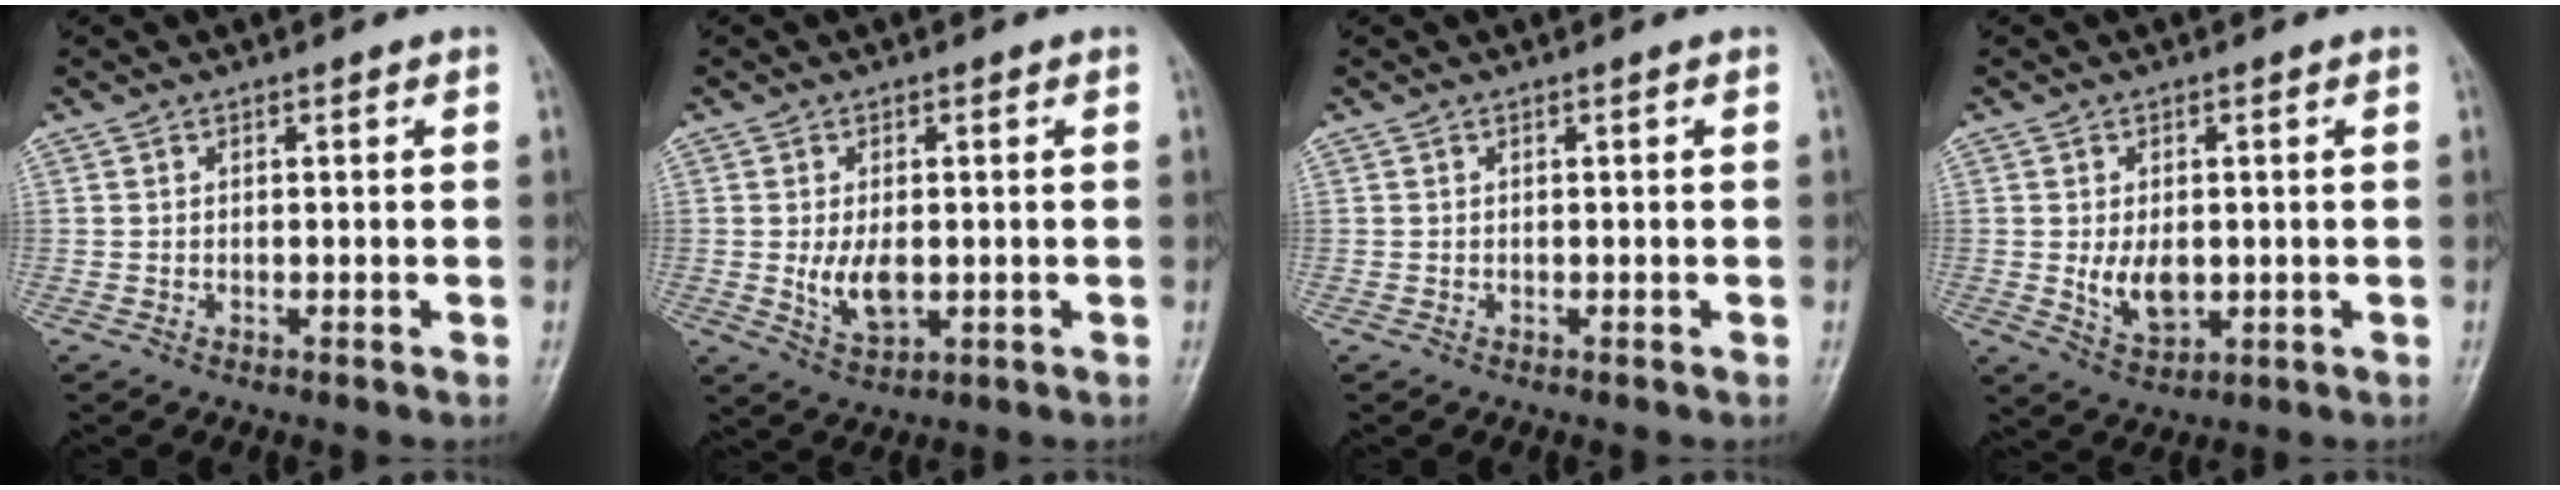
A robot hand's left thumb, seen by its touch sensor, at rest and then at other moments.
{"total": 5.7, "force": [-0.3, 3.4, 4.6], "torque": [-0.076, -0.012, 0.002]}
{"total": 0.0}
{"total": 6.1, "force": [-0.2, 4.0, 4.6], "torque": [-0.064, -0.011, 0.008]}